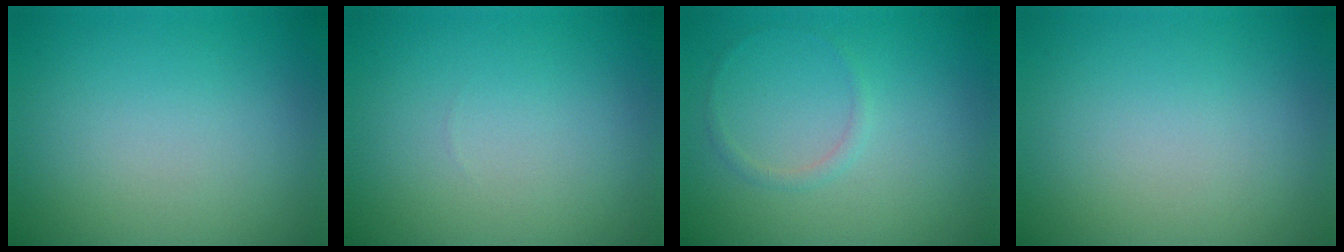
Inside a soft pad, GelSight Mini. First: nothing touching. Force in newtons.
{"total": 0.0}
{"total": 0.8, "press": 0.8, "slide": 0.1}
{"total": 0.0}